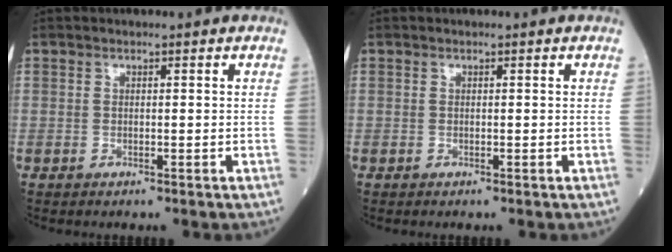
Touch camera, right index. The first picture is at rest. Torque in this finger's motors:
{"motor_torque": [0.00, 0.00, 0.00, 0.00]}